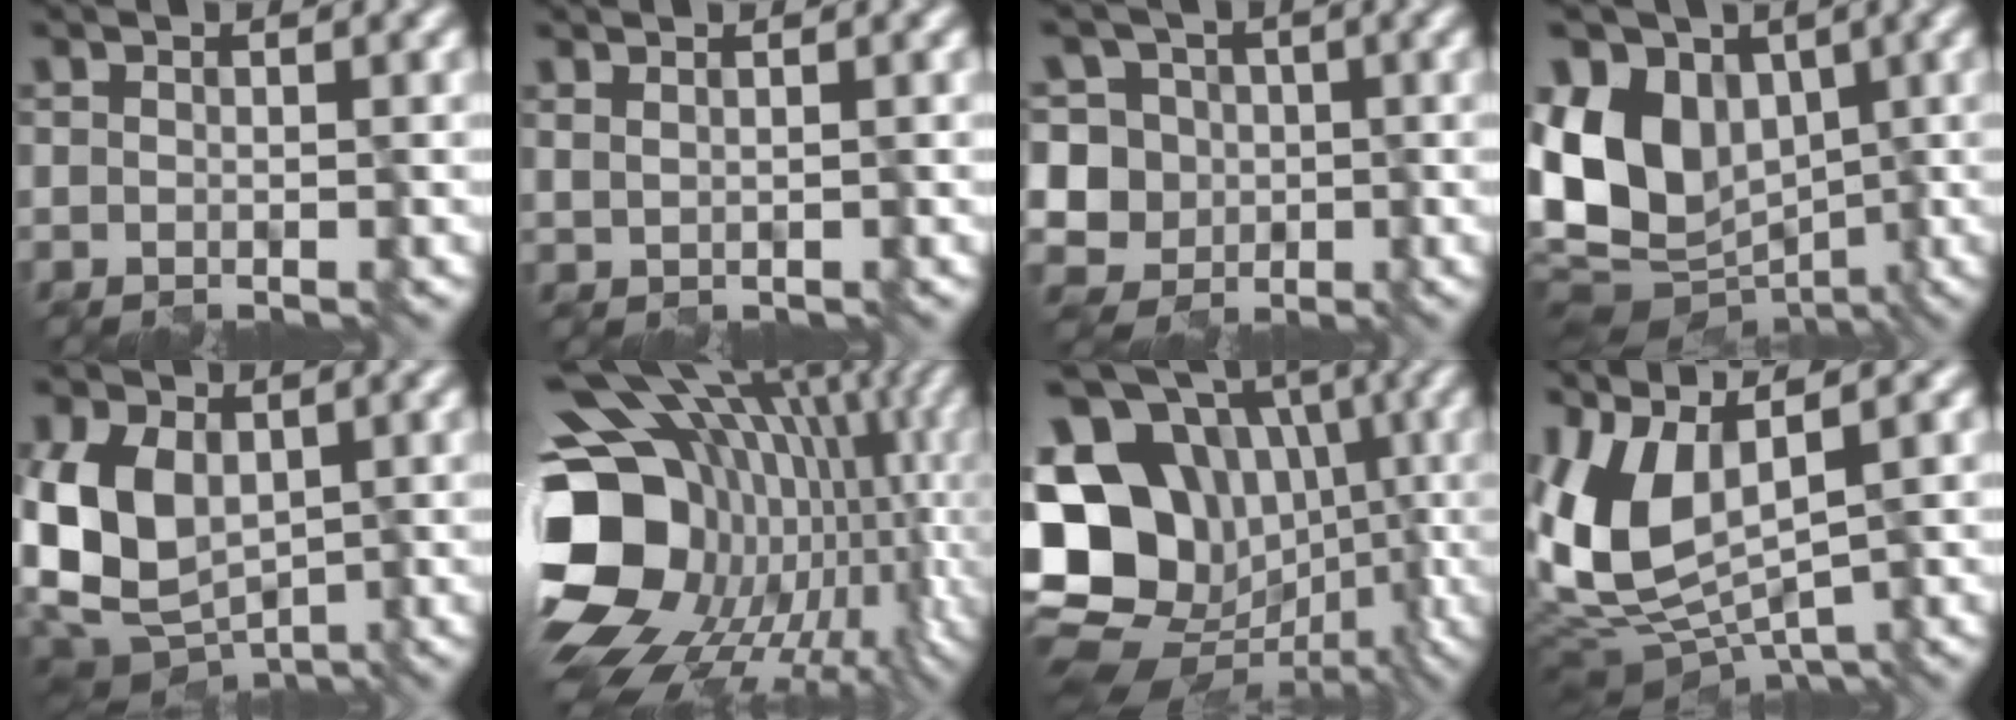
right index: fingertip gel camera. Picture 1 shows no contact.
{"total": 0.7, "force": [0.6, 0.0, 0.4], "torque": [-0.011, 0.002, 0.016]}
{"total": 10.0, "force": [-0.9, 9.3, 3.6], "torque": [-0.085, 0.040, -0.057]}
{"total": 12.4, "force": [-0.8, 9.3, 8.1], "torque": [-0.165, 0.017, -0.023]}
{"total": 8.9, "force": [-0.7, 6.5, 6.1], "torque": [-0.123, -0.006, -0.022]}
{"total": 18.2, "force": [-1.2, 12.9, 12.8], "torque": [-0.239, -0.008, -0.007]}
{"total": 20.5, "force": [-1.3, 17.3, 10.9], "torque": [-0.194, 0.021, -0.042]}
{"total": 7.6, "force": [-0.2, 3.5, 6.8], "torque": [-0.164, -0.007, -0.004]}